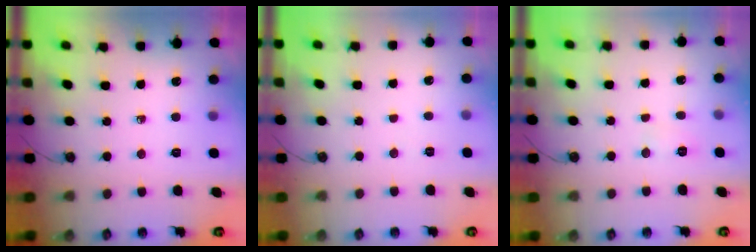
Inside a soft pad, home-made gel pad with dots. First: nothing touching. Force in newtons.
{"total": 13.1, "press": 2.6, "slide": 12.8}
{"total": 3.8, "press": 3.7, "slide": 0.9}